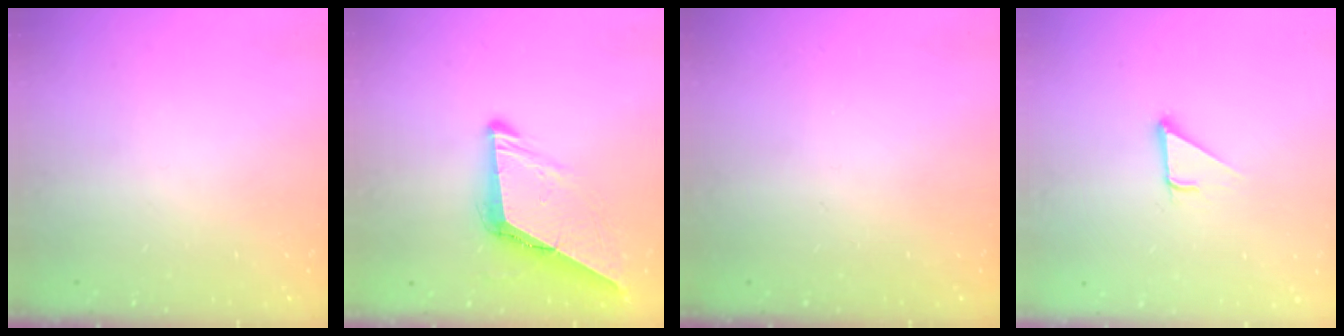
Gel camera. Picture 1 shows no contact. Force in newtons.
{"total": 9.1, "press": 9.1, "slide": 0.7}
{"total": 0.0}
{"total": 2.8, "press": 2.8, "slide": 0.1}